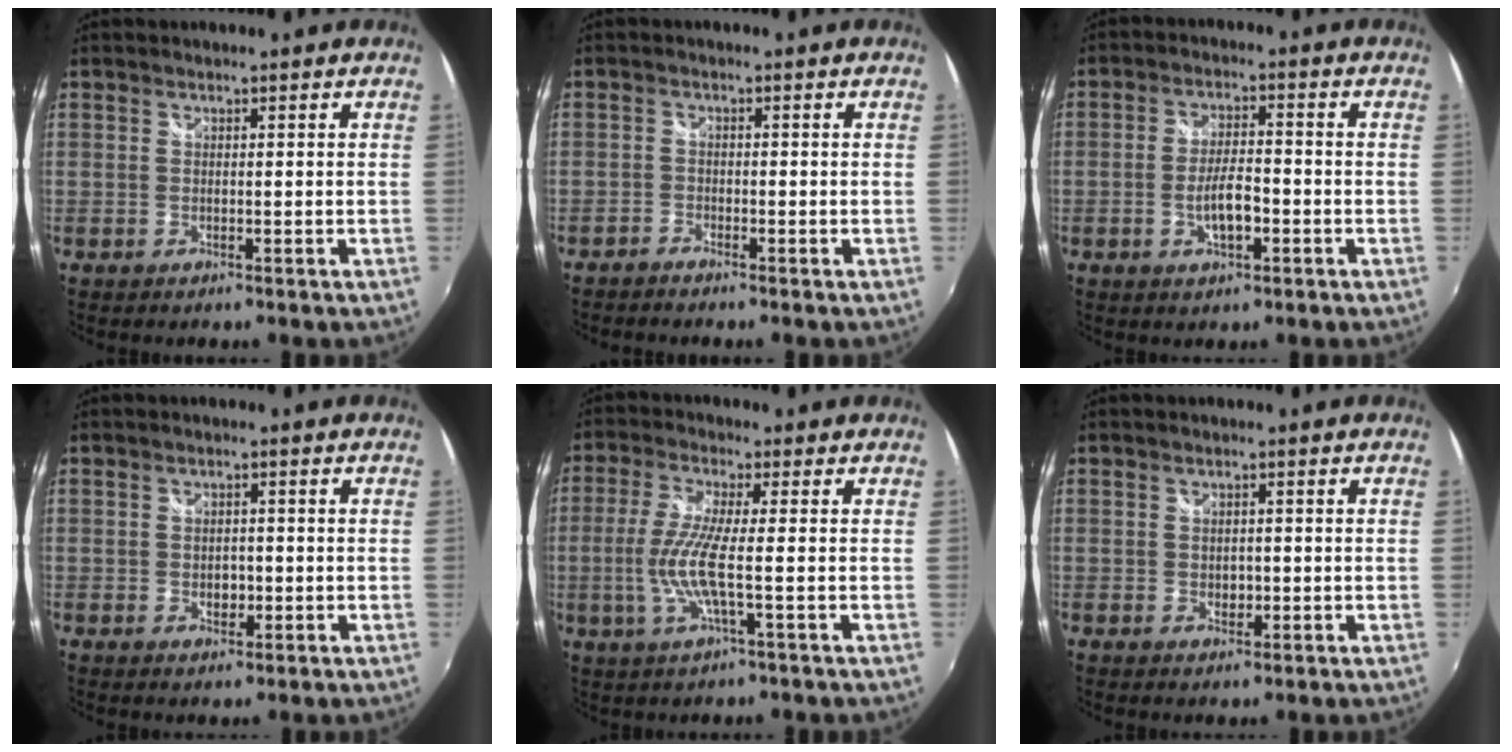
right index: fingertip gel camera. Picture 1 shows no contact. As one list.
[{"total": 1.6, "force": [-1.6, 0.3, 0.1], "torque": [-0.016, -0.003, -0.034]}, {"total": 5.8, "force": [-2.1, 2.0, 5.0], "torque": [-0.099, -0.001, -0.033]}, {"total": 2.4, "force": [-0.6, 1.8, 1.5], "torque": [-0.024, -0.002, -0.009]}, {"total": 7.6, "force": [-1.4, 0.0, 7.5], "torque": [-0.165, -0.007, -0.027]}, {"total": 1.9, "force": [-0.3, 1.5, 1.1], "torque": [-0.017, -0.002, -0.005]}]